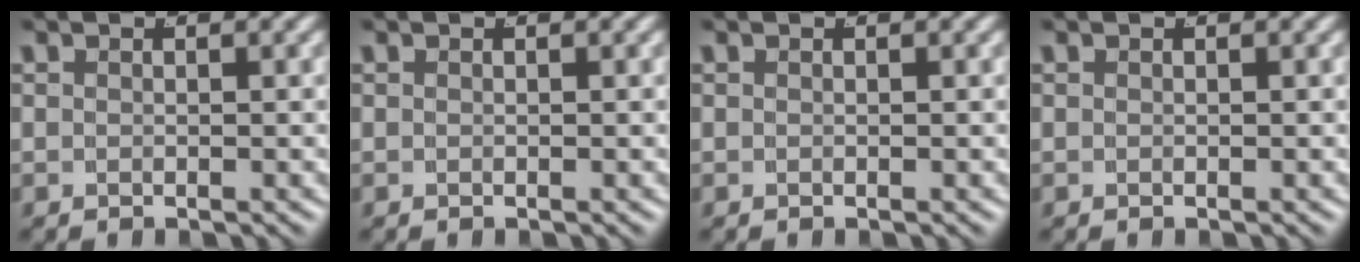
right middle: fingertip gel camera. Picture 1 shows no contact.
{"total": 0.0}
{"total": 0.0}
{"total": 0.0}